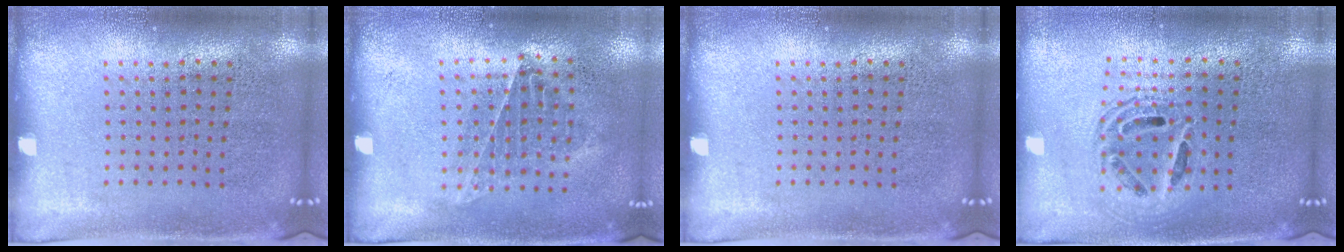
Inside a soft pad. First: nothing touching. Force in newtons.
{"total": 0.9, "press": 0.9, "slide": 0.3}
{"total": 0.0}
{"total": 1.6, "press": 1.3, "slide": 0.9}